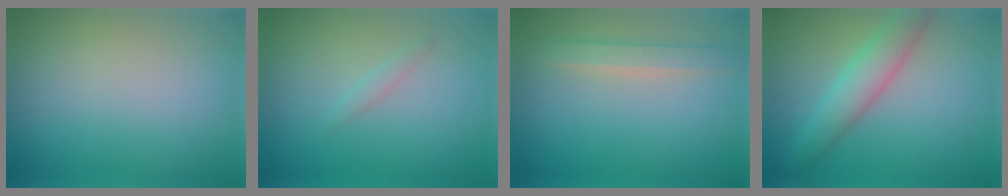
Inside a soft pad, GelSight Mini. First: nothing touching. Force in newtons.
{"total": 0.8, "press": 0.8, "slide": 0.1}
{"total": 2.3, "press": 2.3, "slide": 0.3}
{"total": 4.0, "press": 4.0, "slide": 0.1}